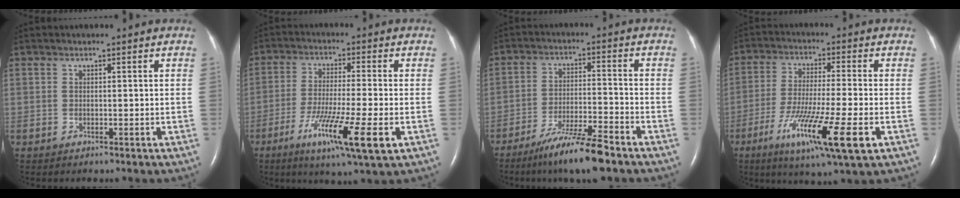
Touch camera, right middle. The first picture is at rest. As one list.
[{"total": 11.8, "force": [-5.0, 0.2, 10.7], "torque": [-0.196, -0.035, -0.082]}, {"total": 9.5, "force": [-7.2, 0.1, 6.2], "torque": [-0.115, -0.029, -0.128]}, {"total": 13.5, "force": [-5.7, 0.4, 12.2], "torque": [-0.231, -0.037, -0.093]}]